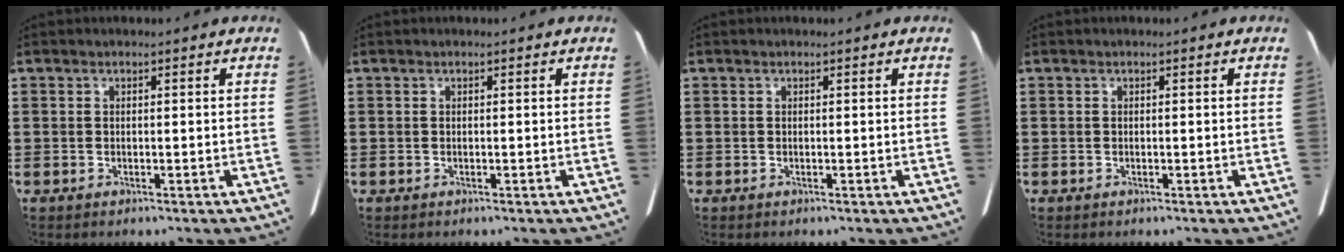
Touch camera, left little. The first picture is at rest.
{"total": 0.0}
{"total": 0.0}
{"total": 0.0}